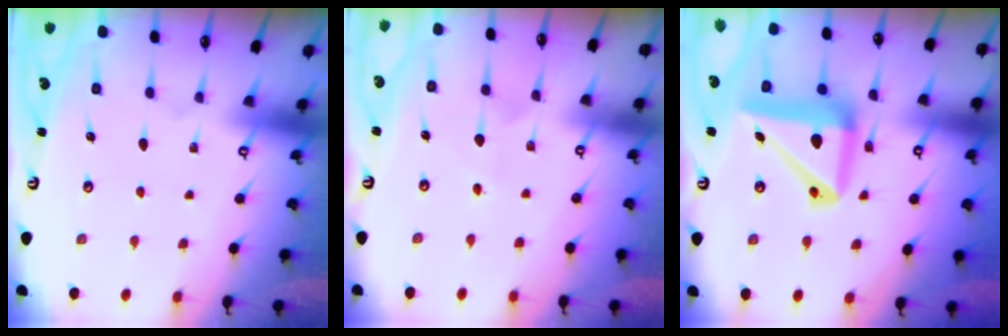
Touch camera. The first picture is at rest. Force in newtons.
{"total": 4.9, "press": 4.9, "slide": 0.4}
{"total": 16.0, "press": 15.8, "slide": 2.8}